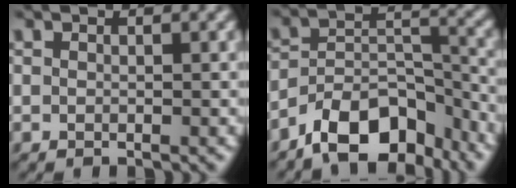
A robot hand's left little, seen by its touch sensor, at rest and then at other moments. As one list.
[{"total": 9.2, "force": [-6.8, 4.2, 4.6], "torque": [-0.073, 0.003, -0.123]}]